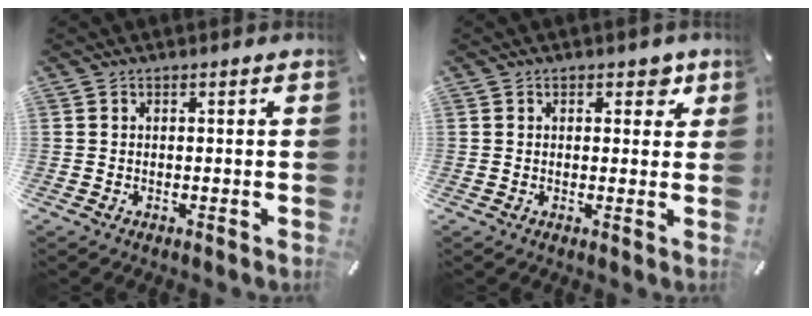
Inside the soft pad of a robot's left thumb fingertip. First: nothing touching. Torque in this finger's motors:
{"motor_torque": [0.10, -0.35, -0.13, 0.16, -0.02]}